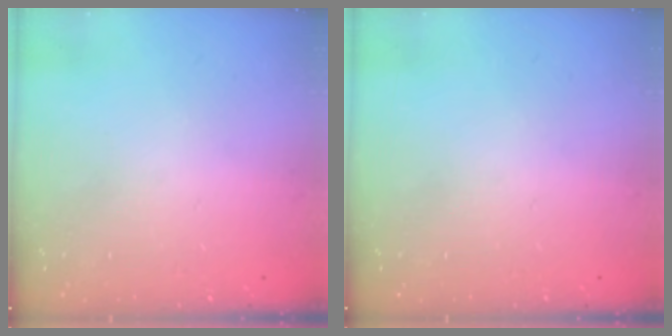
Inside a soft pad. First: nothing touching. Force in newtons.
{"total": 0.0}